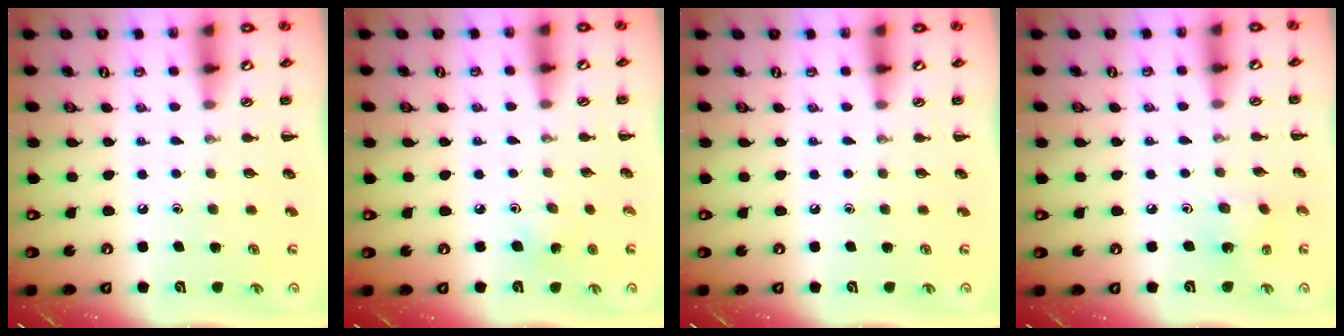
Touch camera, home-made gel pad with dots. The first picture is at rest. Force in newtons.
{"total": 3.2, "press": 3.0, "slide": 1.0}
{"total": 0.0}
{"total": 2.7, "press": 2.6, "slide": 0.7}